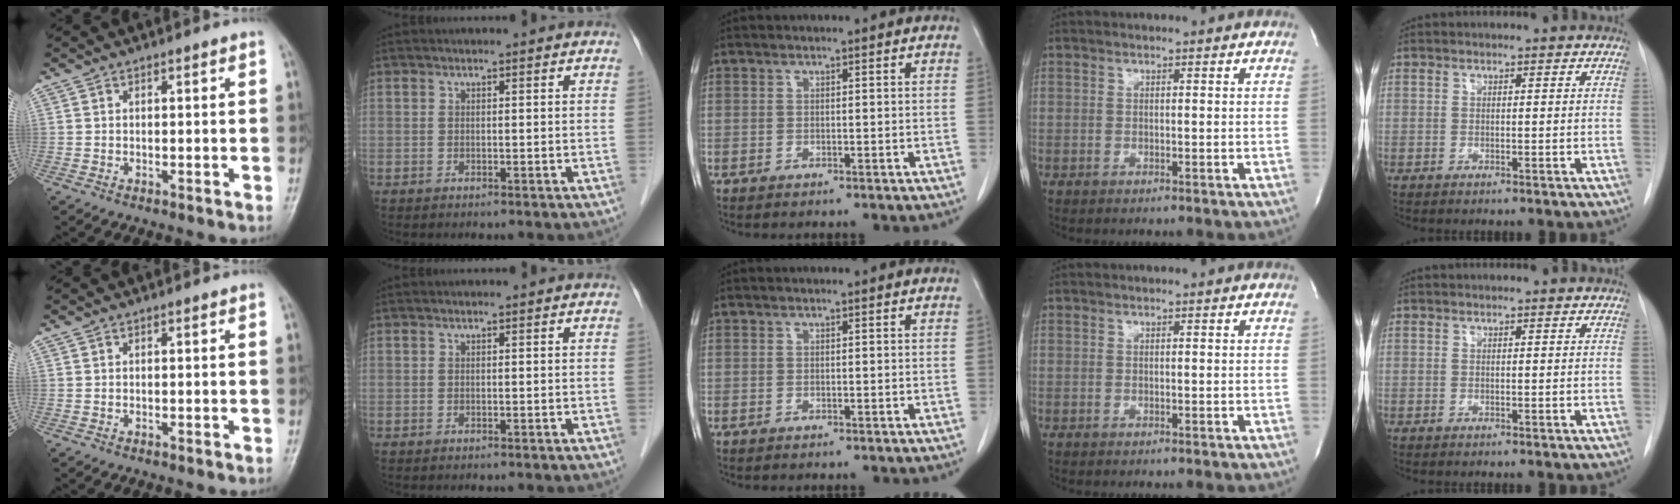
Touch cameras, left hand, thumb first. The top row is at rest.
{}